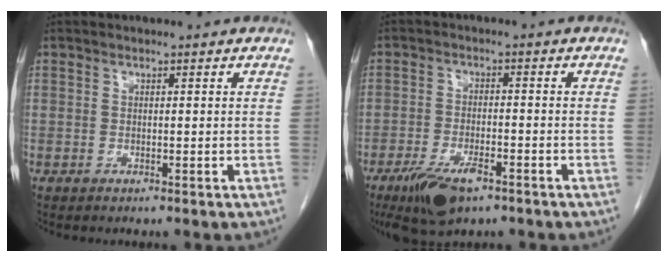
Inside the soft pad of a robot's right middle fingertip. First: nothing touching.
{"total": 8.0, "force": [-5.1, 2.5, 5.6], "torque": [-0.106, -0.012, -0.084]}